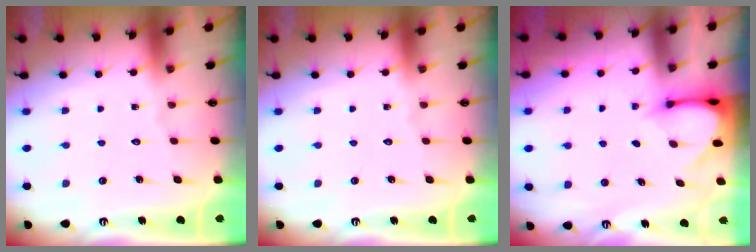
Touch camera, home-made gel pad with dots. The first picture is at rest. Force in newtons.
{"total": 0.0}
{"total": 3.4, "press": 3.4, "slide": 0.3}